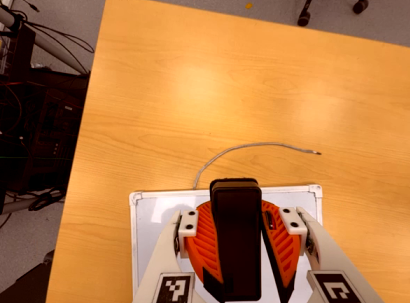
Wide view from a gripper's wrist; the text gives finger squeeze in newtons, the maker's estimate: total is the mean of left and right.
{"total": 12.9, "left": 11.4, "right": 14.5}